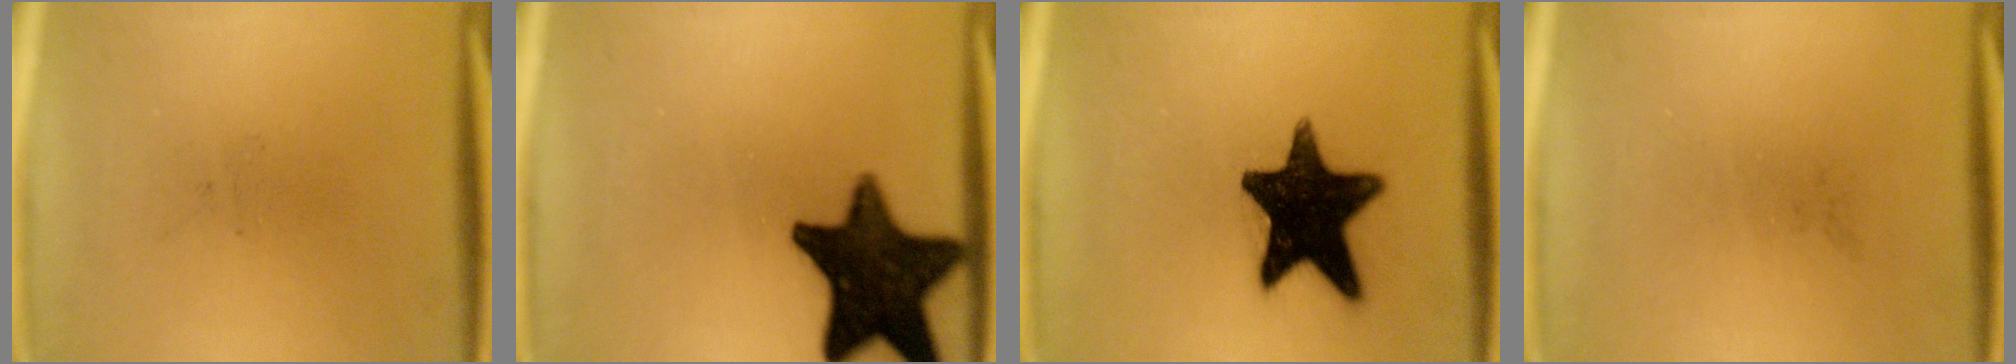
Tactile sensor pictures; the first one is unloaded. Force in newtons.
{"total": 16.3}
{"total": 17.2}
{"total": 0.0}